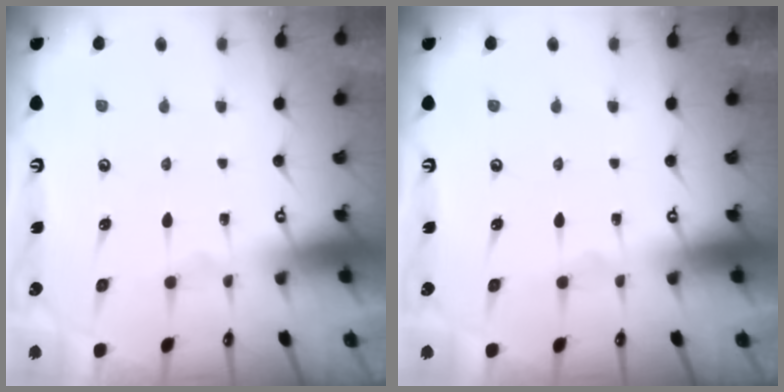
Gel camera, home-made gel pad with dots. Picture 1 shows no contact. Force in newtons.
{"total": 0.0}